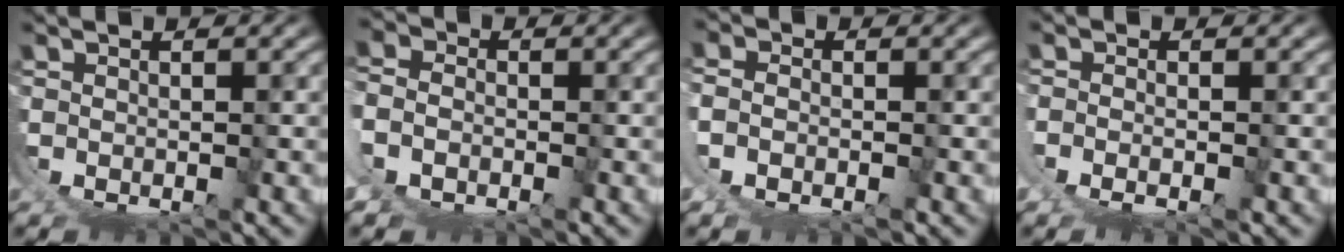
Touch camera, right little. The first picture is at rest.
{"total": 6.7, "force": [0.6, 6.0, 2.9], "torque": [-0.092, -0.016, 0.002]}
{"total": 3.2, "force": [0.6, 2.6, 1.8], "torque": [-0.055, -0.007, 0.009]}
{"total": 1.5, "force": [0.2, 0.5, 1.4], "torque": [-0.035, -0.009, 0.008]}